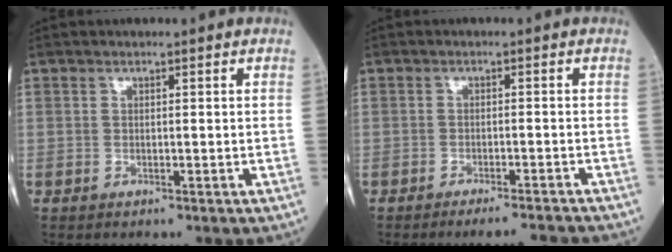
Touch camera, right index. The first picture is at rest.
{"total": 5.5, "force": [-5.2, -0.6, 1.7], "torque": [-0.013, -0.009, -0.076]}